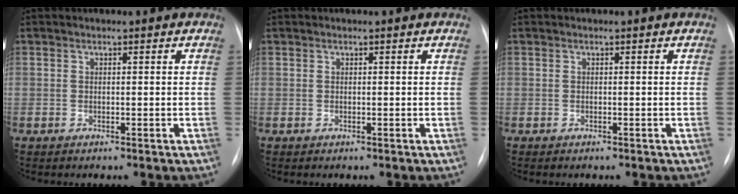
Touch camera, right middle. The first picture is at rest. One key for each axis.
{"total": 0.0}
{"total": 1.2, "fx": -1.0, "fy": 0.4, "fz": 0.6, "tx": -0.012, "ty": -0.002, "tz": -0.010}